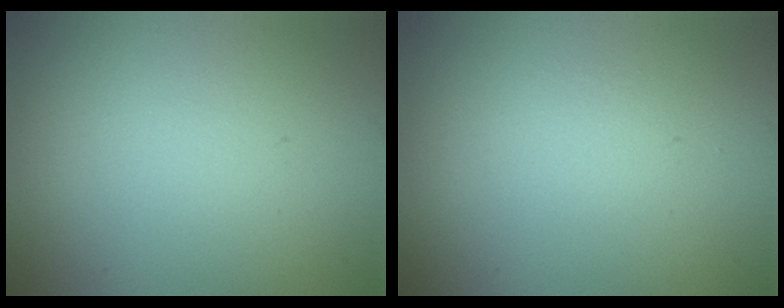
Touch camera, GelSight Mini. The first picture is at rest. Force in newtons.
{"total": 0.8, "press": 0.8, "slide": 0.1}